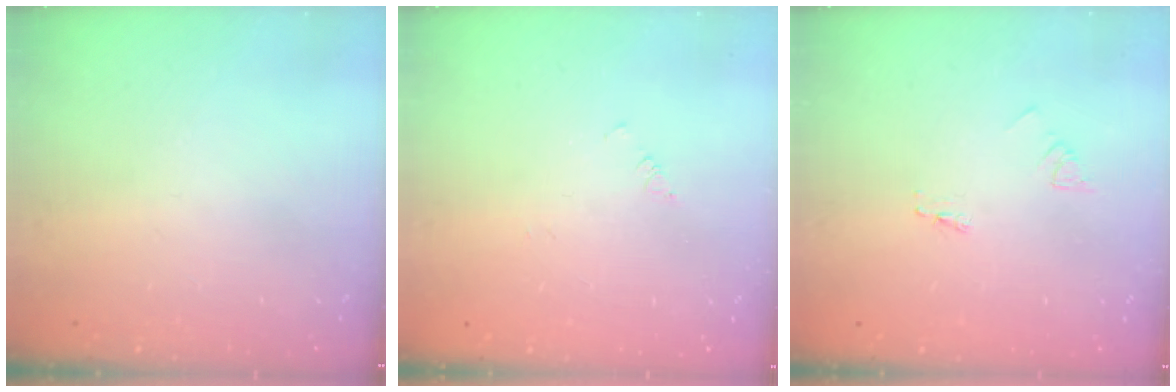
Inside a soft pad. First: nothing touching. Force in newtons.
{"total": 1.4, "press": 1.3, "slide": 0.3}
{"total": 2.1, "press": 2.1, "slide": 0.1}